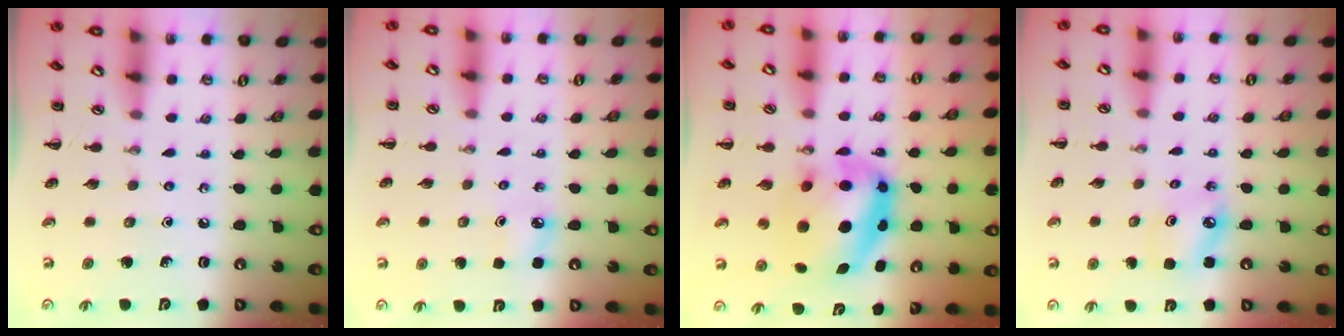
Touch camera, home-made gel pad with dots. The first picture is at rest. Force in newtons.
{"total": 3.8, "press": 3.6, "slide": 1.1}
{"total": 9.6, "press": 9.3, "slide": 2.3}
{"total": 4.6, "press": 4.5, "slide": 1.0}